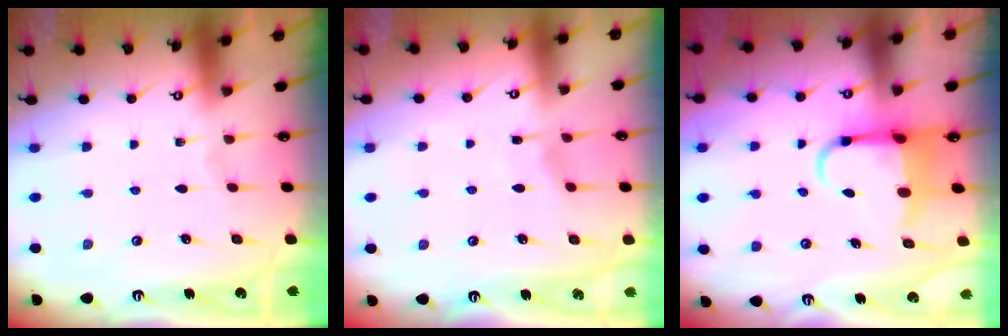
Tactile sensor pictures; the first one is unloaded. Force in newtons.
{"total": 3.0, "press": 3.0, "slide": 0.4}
{"total": 6.3, "press": 6.2, "slide": 1.4}